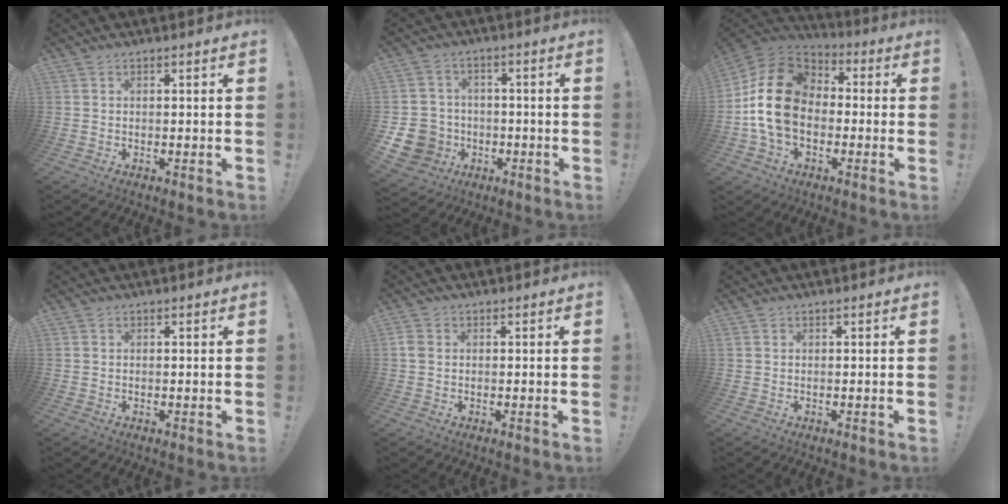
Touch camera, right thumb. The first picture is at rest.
{"total": 10.8, "force": [-3.3, 9.6, 3.7], "torque": [-0.082, 0.019, -0.055]}
{"total": 19.6, "force": [-0.2, 14.4, 13.4], "torque": [-0.249, 0.029, 0.009]}
{"total": 0.0}
{"total": 2.2, "force": [0.1, 1.7, 1.5], "torque": [-0.028, 0.006, 0.004]}
{"total": 0.0}